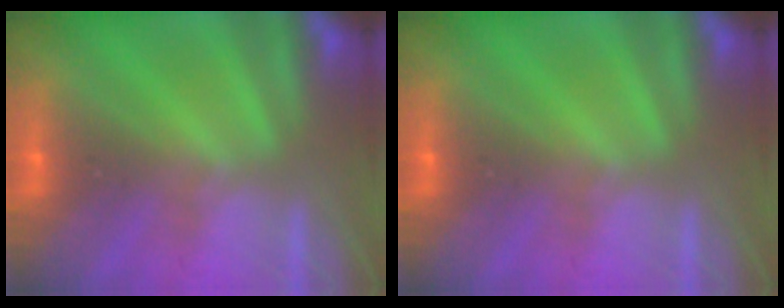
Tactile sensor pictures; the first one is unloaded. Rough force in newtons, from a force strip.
{"total": 0.0}